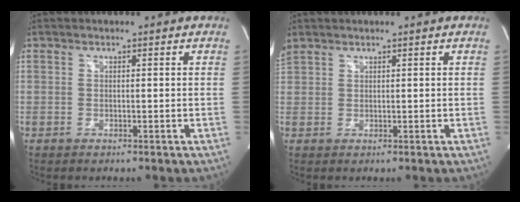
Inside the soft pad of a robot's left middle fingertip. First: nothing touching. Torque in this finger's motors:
{"motor_torque": [1.08, -1.06, 1.05, 0.21]}